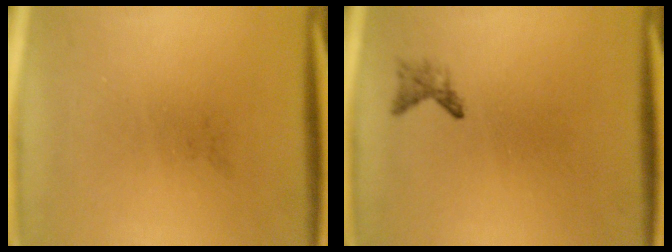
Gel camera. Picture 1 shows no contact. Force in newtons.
{"total": 1.1}